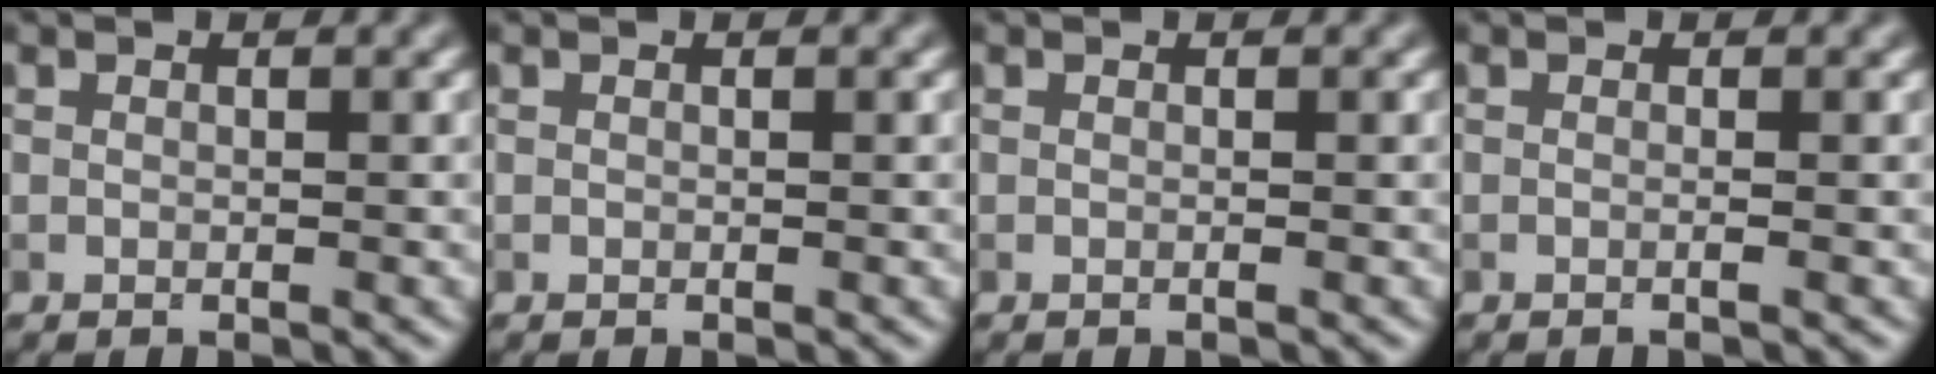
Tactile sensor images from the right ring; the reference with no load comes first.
{"total": 0.0}
{"total": 0.0}
{"total": 0.9, "force": [0.0, 0.3, 0.8], "torque": [-0.004, -0.014, -0.011]}